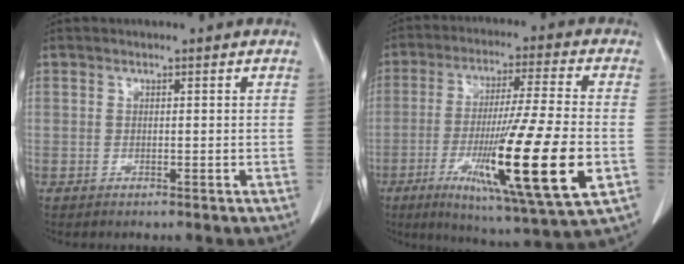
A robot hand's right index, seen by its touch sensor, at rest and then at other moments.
{"total": 21.1, "force": [-5.9, 0.2, 20.3], "torque": [-0.350, -0.044, -0.100]}